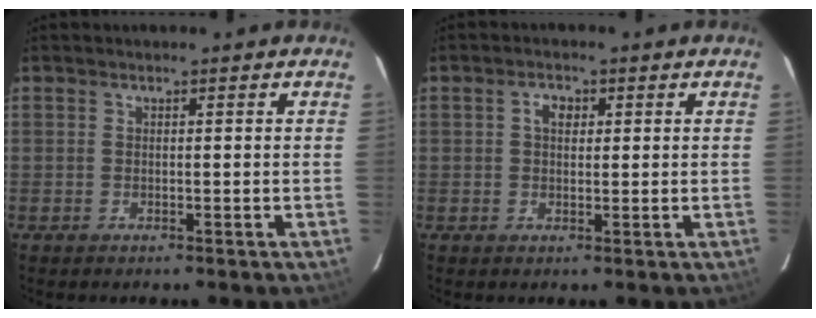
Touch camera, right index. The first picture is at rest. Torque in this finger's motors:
{"motor_torque": [0.07, -0.01, 0.04, 0.04]}